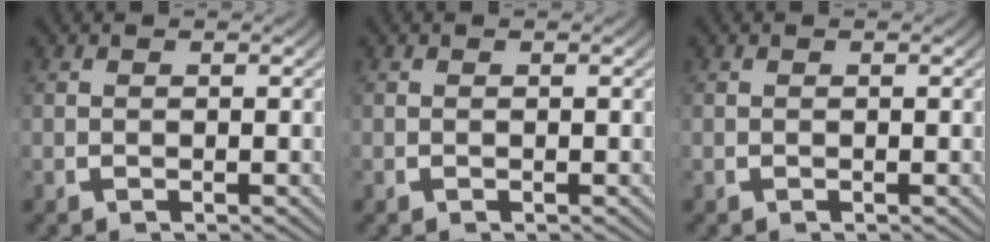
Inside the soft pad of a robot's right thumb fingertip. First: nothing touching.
{"total": 0.0}
{"total": 0.0}